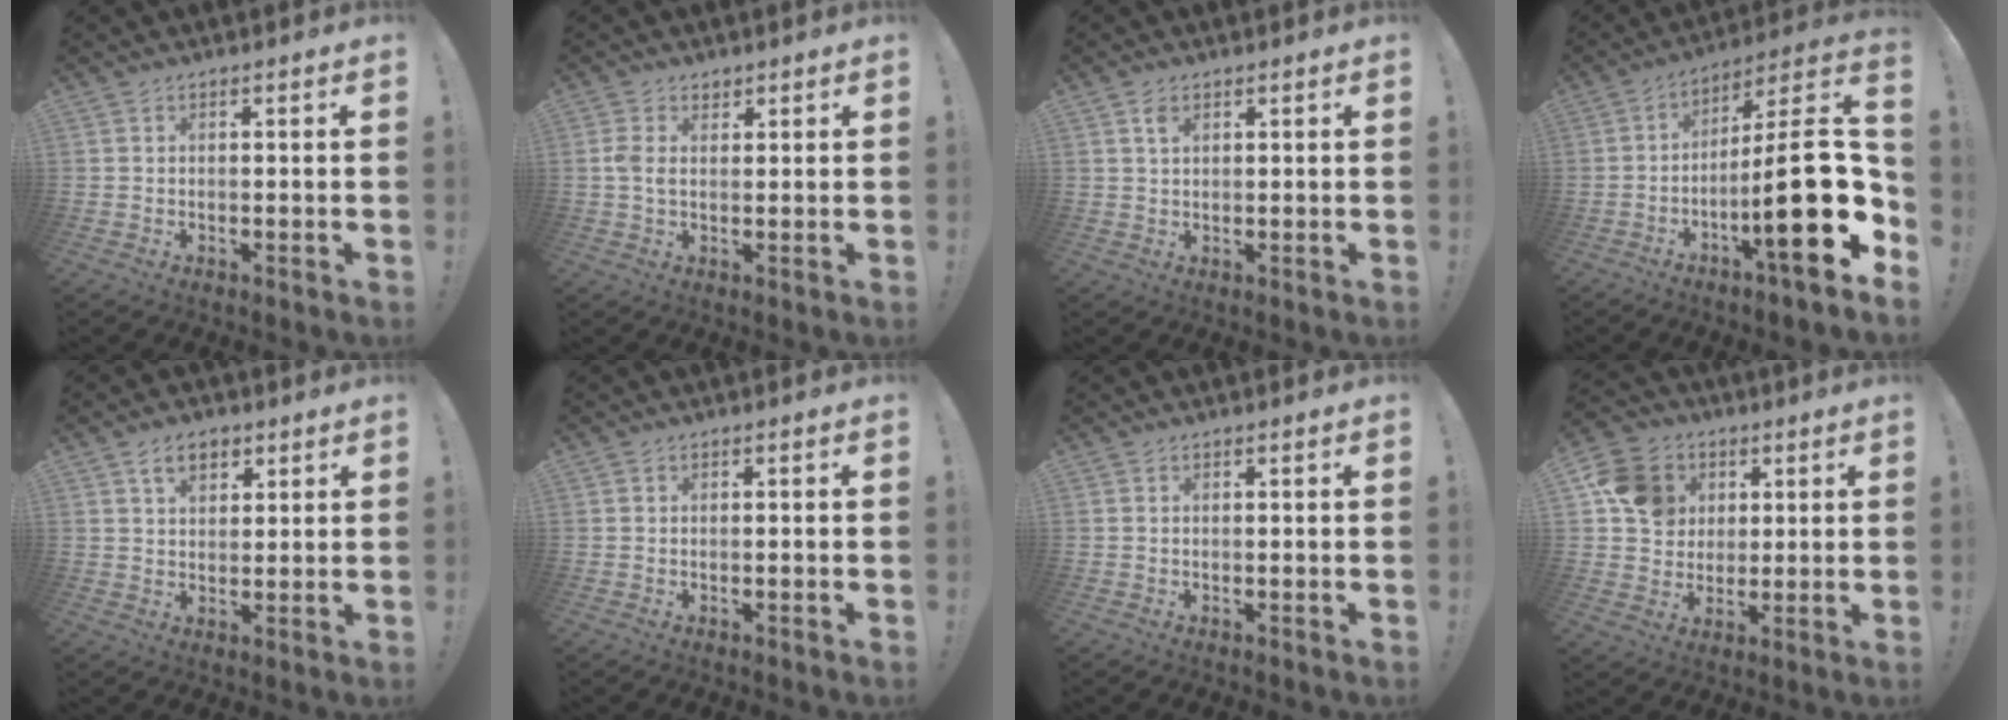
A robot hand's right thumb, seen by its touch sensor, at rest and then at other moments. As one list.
[{"total": 3.5, "force": [1.3, 2.2, 2.3], "torque": [-0.037, -0.002, 0.024]}, {"total": 2.8, "force": [1.6, 1.5, 1.7], "torque": [-0.026, -0.004, 0.026]}, {"total": 24.5, "force": [-5.3, 4.9, 23.5], "torque": [-0.370, 0.019, -0.083]}, {"total": 6.1, "force": [3.3, 3.8, 3.4], "torque": [-0.055, -0.002, 0.060]}, {"total": 0.6, "force": [-0.6, 0.1, 0.2], "torque": [-0.006, 0.001, -0.009]}, {"total": 0.0}, {"total": 12.9, "force": [4.1, 11.3, 4.8], "torque": [-0.049, -0.006, 0.082]}]